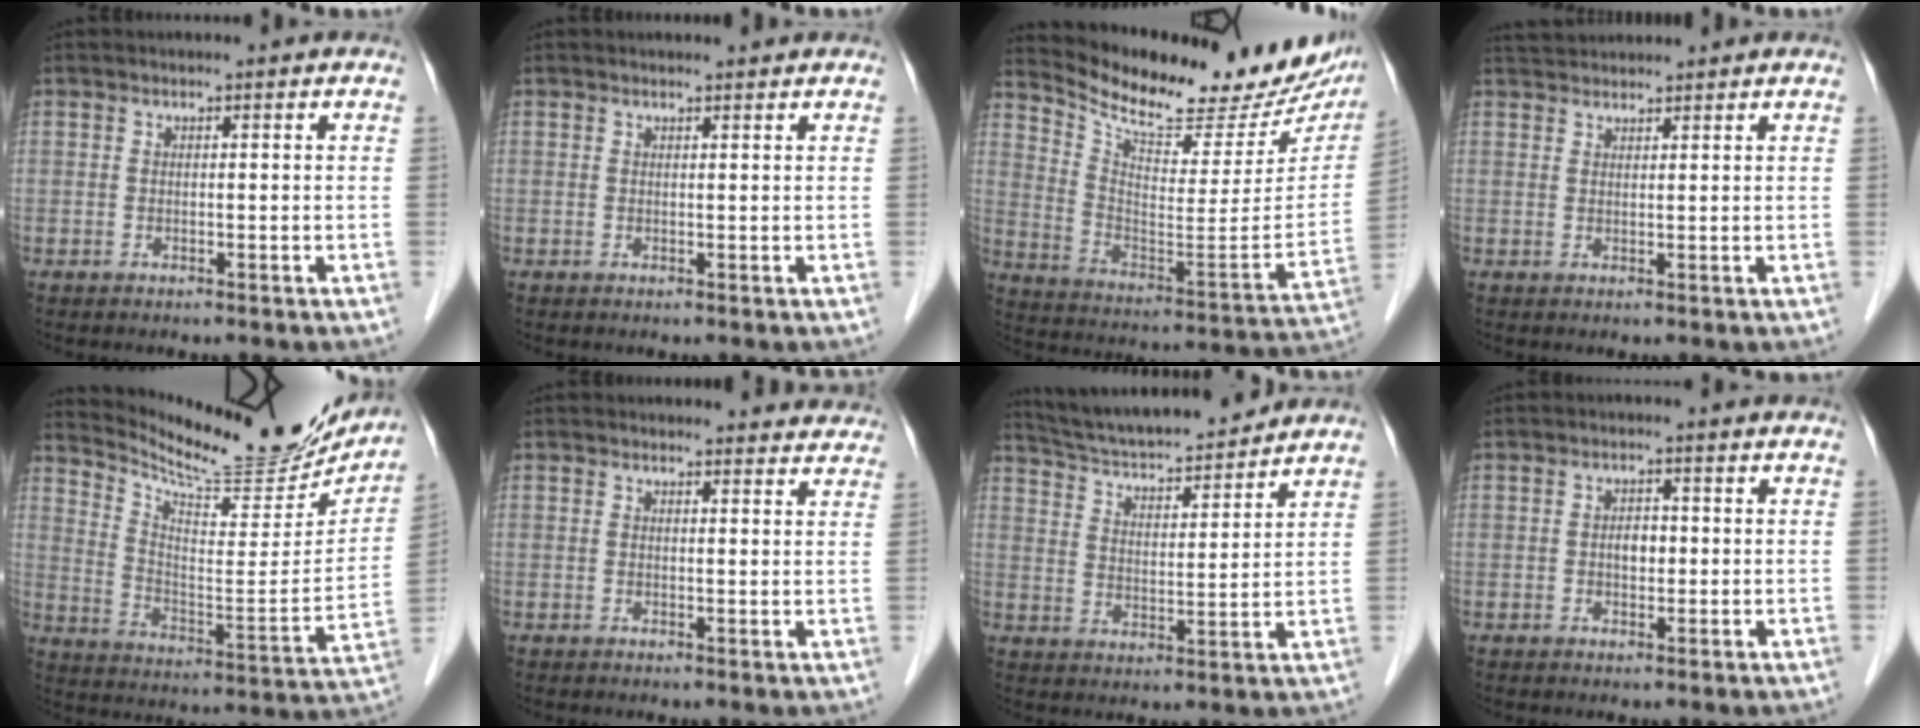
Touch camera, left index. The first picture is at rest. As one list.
[{"total": 1.7, "force": [1.7, 0.2, 0.2], "torque": [-0.011, 0.004, 0.023]}, {"total": 24.1, "force": [21.1, 5.6, 10.1], "torque": [-0.164, -0.057, 0.296]}, {"total": 5.0, "force": [4.9, 0.9, 1.0], "torque": [-0.019, 0.040, 0.082]}, {"total": 20.5, "force": [19.4, 3.4, 5.7], "torque": [-0.104, -0.061, 0.279]}, {"total": 8.4, "force": [8.1, 2.2, 0.8], "torque": [0.025, -0.001, 0.062]}, {"total": 15.6, "force": [14.5, 2.0, 5.5], "torque": [-0.097, 0.014, 0.234]}, {"total": 2.1, "force": [0.0, 1.3, 1.6], "torque": [-0.027, 0.004, 0.000]}]